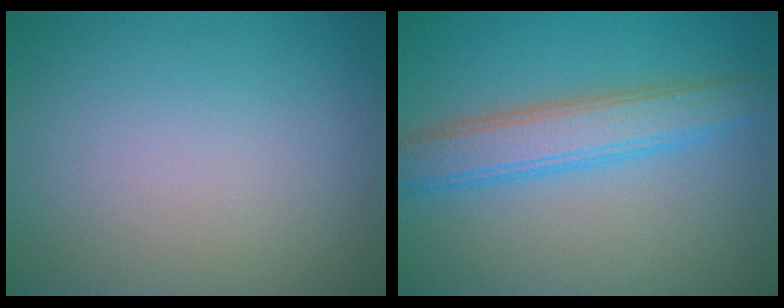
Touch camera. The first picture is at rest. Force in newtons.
{"total": 4.6, "press": 4.6, "slide": 0.2}